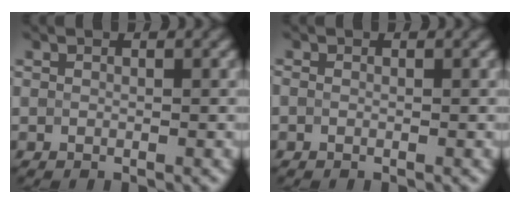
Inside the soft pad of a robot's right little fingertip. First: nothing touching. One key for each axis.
{"total": 0.0}